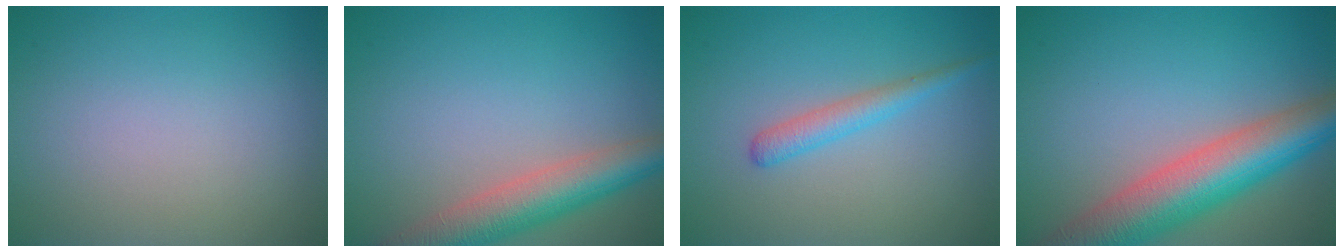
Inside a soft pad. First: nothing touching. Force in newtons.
{"total": 5.9, "press": 5.8, "slide": 0.2}
{"total": 2.1, "press": 2.1, "slide": 0.1}
{"total": 9.3, "press": 9.3, "slide": 0.3}